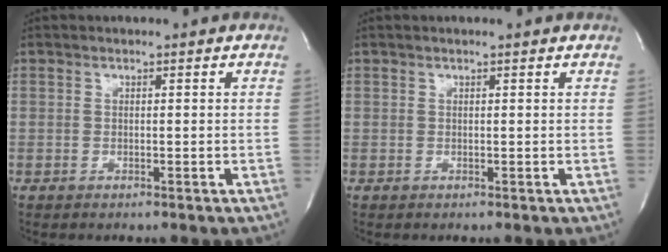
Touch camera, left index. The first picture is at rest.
{"total": 1.3, "force": [1.1, -0.2, 0.5], "torque": [-0.017, 0.007, 0.019]}